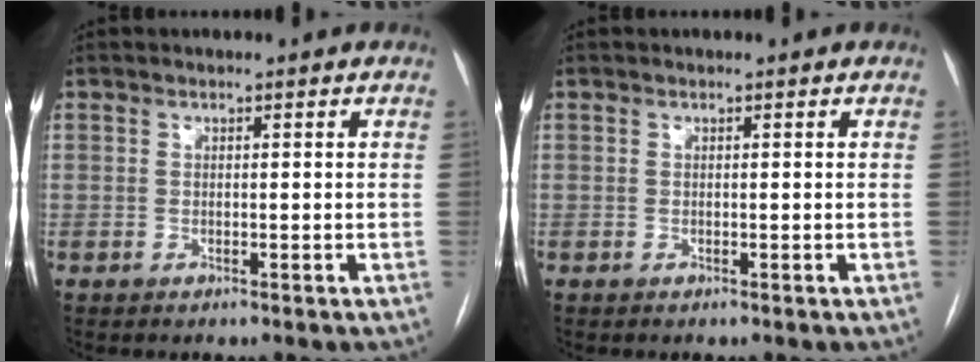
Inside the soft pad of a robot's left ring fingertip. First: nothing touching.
{"total": 0.0}